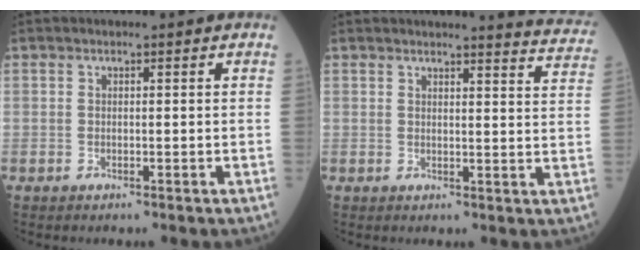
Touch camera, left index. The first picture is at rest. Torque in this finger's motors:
{"motor_torque": [0.00, -0.01, -0.01, 0.01]}